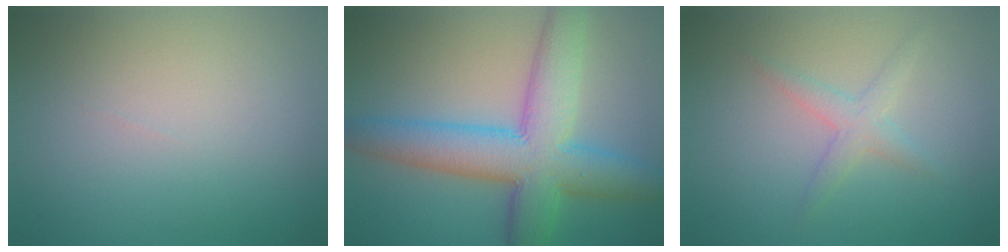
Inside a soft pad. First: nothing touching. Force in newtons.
{"total": 9.3, "press": 9.3, "slide": 0.1}
{"total": 2.0, "press": 2.0, "slide": 0.1}